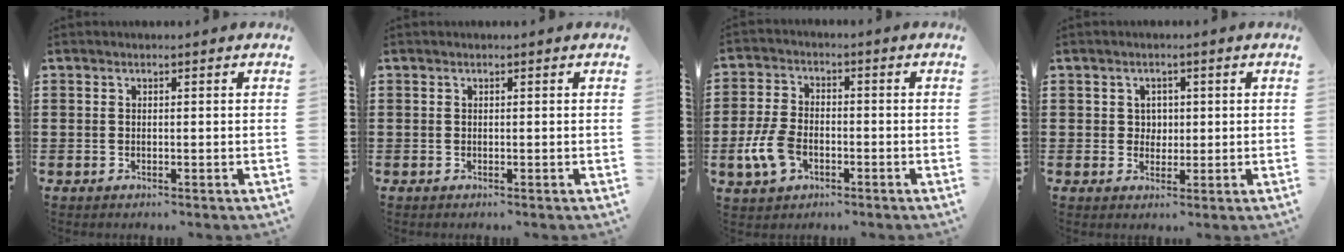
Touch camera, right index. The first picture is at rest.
{"total": 0.0}
{"total": 6.5, "force": [-2.3, 3.9, 4.6], "torque": [-0.121, -0.004, -0.050]}
{"total": 2.3, "force": [0.6, 2.1, 0.6], "torque": [-0.020, 0.010, 0.008]}